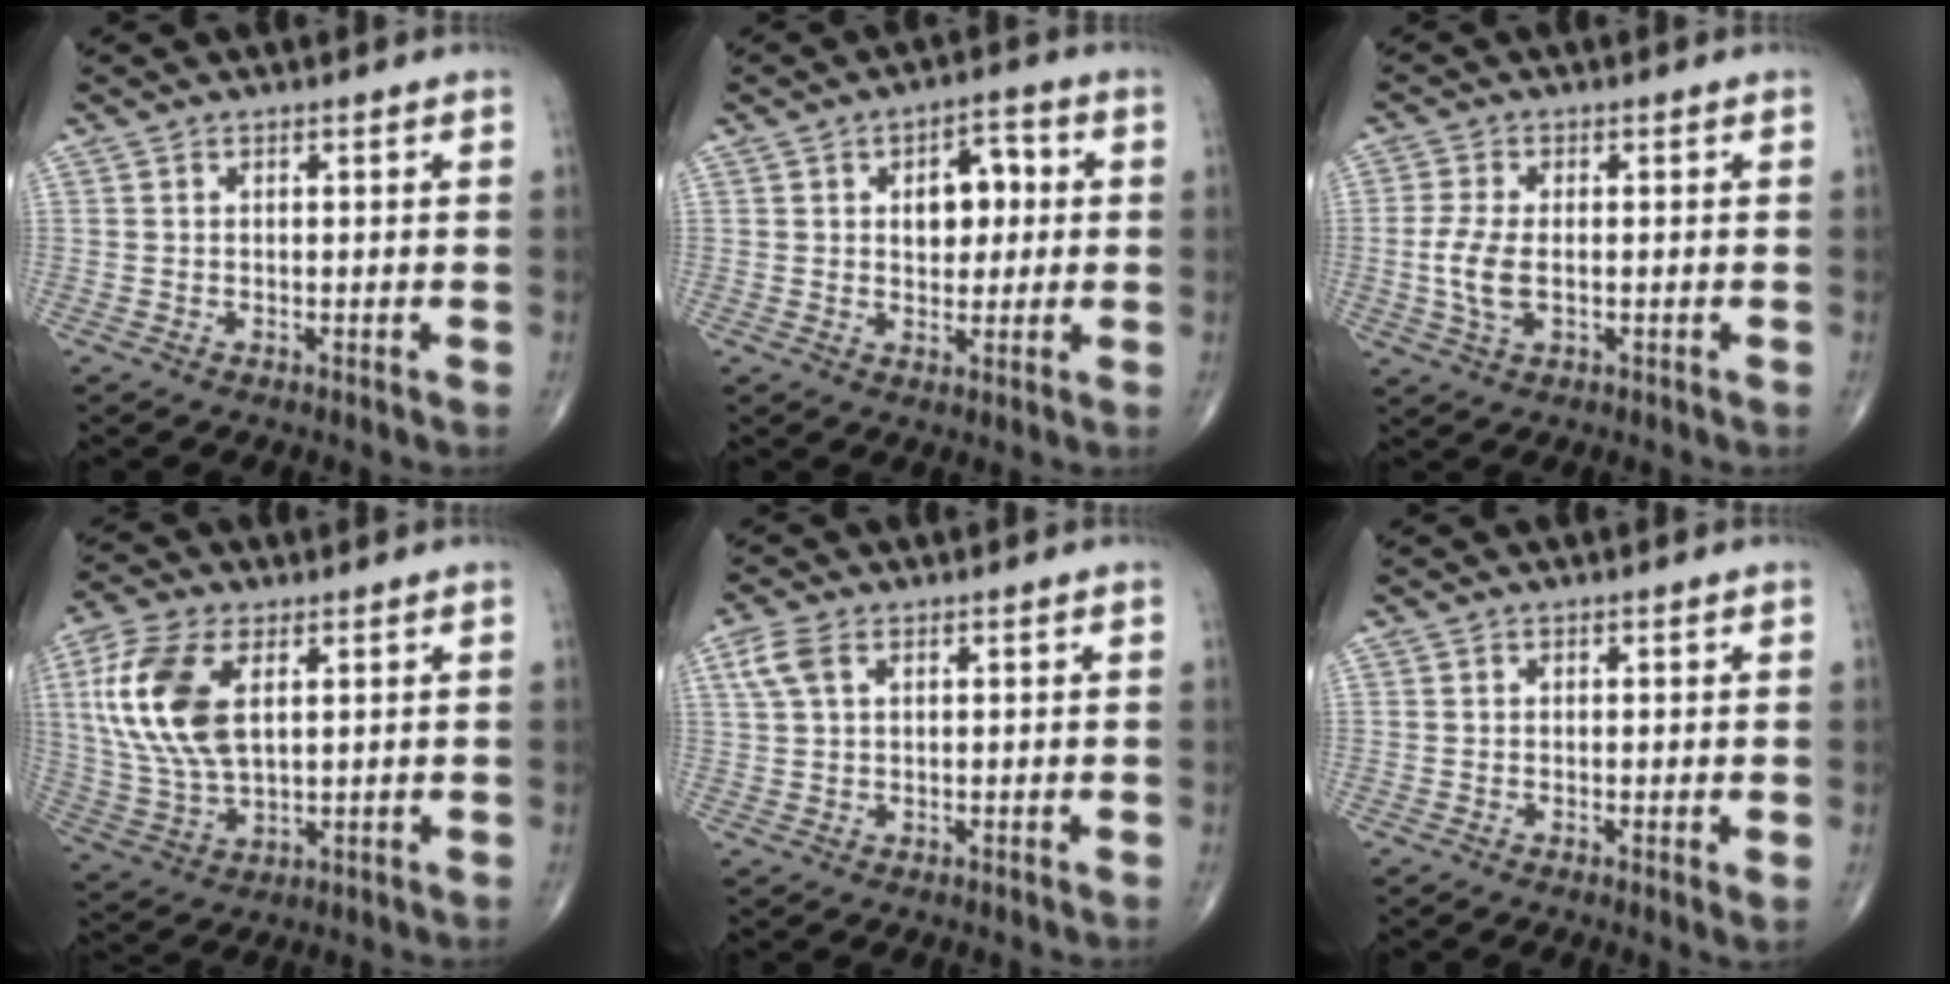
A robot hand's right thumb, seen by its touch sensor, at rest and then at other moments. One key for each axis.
{"total": 6.4, "fx": 1.4, "fy": 4.0, "fz": 4.8, "tx": -0.040, "ty": 0.003, "tz": 0.017}
{"total": 5.9, "fx": -0.6, "fy": 3.1, "fz": 5.0, "tx": -0.117, "ty": 0.000, "tz": -0.013}
{"total": 15.5, "fx": 4.1, "fy": 8.1, "fz": 12.6, "tx": -0.279, "ty": -0.006, "tz": 0.084}
{"total": 4.1, "fx": 1.6, "fy": 2.2, "fz": 3.0, "tx": -0.077, "ty": 0.013, "tz": 0.036}
{"total": 1.4, "fx": 0.1, "fy": 0.3, "fz": 1.4, "tx": -0.024, "ty": -0.007, "tz": -0.001}